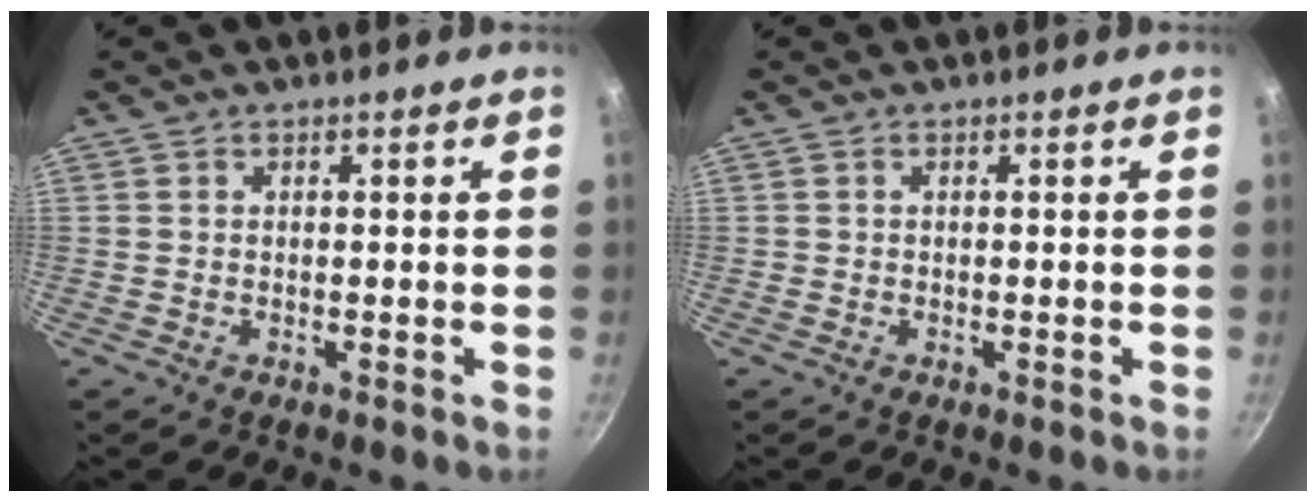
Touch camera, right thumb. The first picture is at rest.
{"total": 0.0}